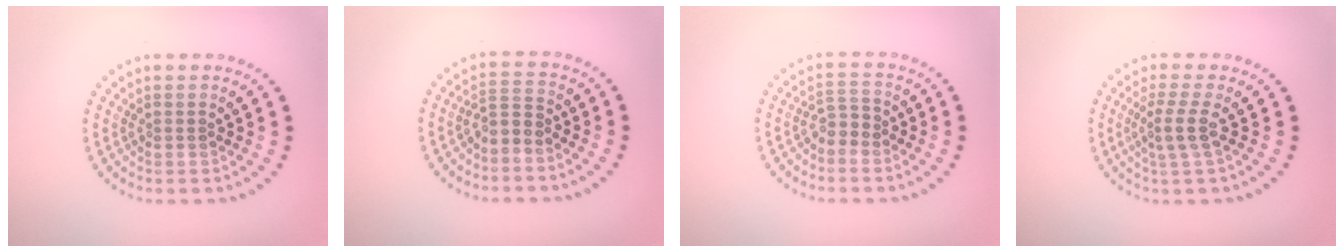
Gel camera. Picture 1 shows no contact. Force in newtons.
{"total": 1.9, "press": 1.4, "slide": 1.2}
{"total": 1.6, "press": 1.4, "slide": 0.9}
{"total": 2.2, "press": 1.7, "slide": 1.4}